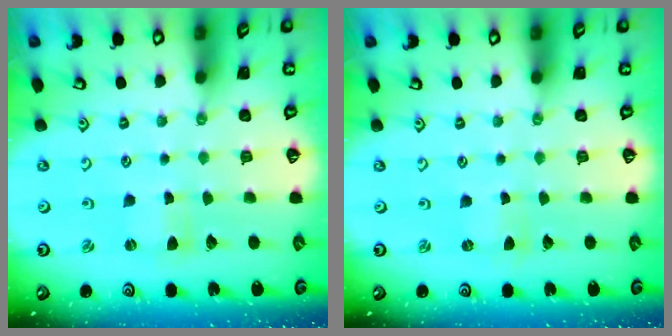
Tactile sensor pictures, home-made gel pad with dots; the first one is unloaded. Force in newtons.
{"total": 0.0}